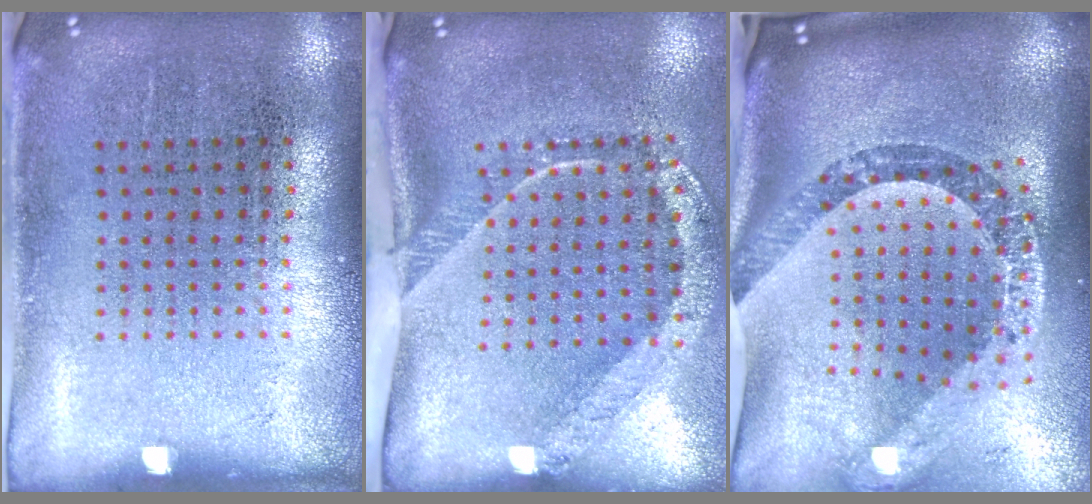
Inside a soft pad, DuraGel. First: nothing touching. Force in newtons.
{"total": 2.5, "press": 1.6, "slide": 1.9}
{"total": 3.6, "press": 2.5, "slide": 2.6}